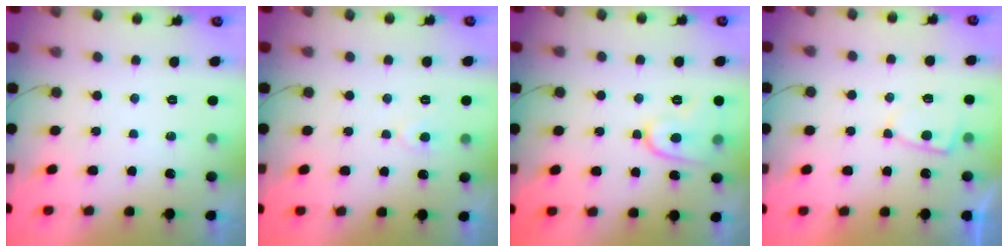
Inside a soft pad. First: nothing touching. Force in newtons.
{"total": 5.0, "press": 5.0, "slide": 0.3}
{"total": 9.3, "press": 9.3, "slide": 0.9}
{"total": 5.8, "press": 5.8, "slide": 0.4}